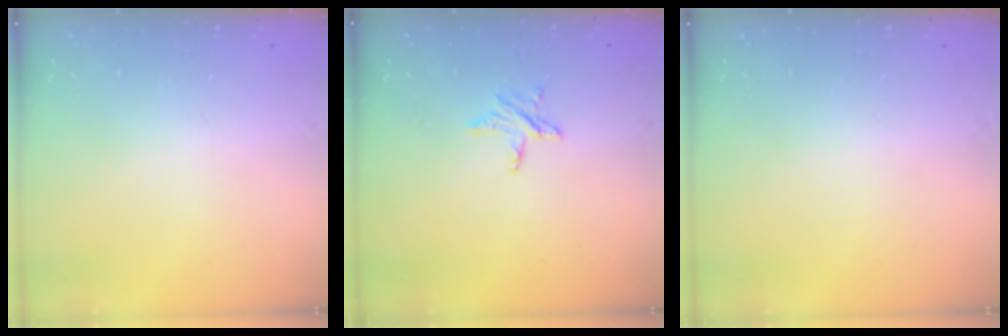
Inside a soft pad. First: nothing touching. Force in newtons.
{"total": 4.7, "press": 4.7, "slide": 0.4}
{"total": 0.0}